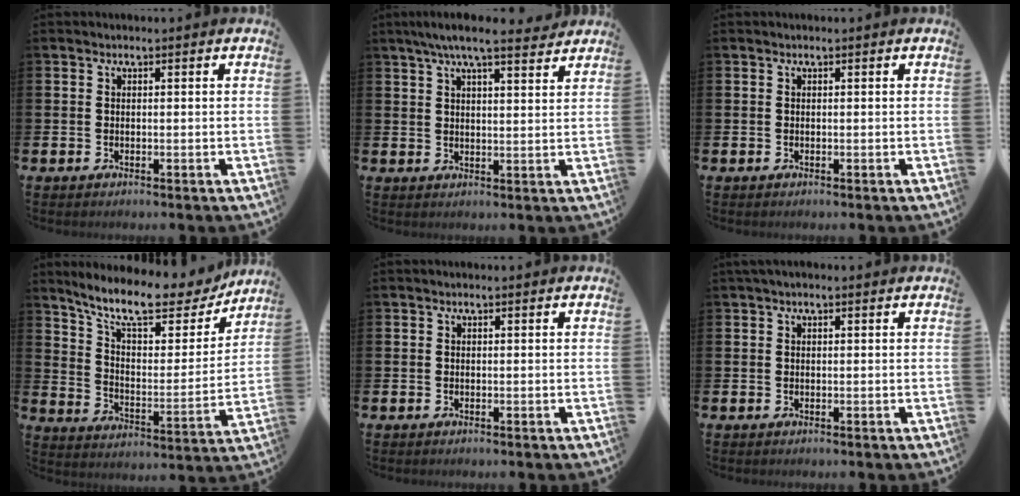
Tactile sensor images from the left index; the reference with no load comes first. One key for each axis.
{"total": 6.7, "fx": 5.9, "fy": 0.9, "fz": 3.0, "tx": -0.062, "ty": -0.018, "tz": 0.104}
{"total": 0.0}
{"total": 11.3, "fx": 9.6, "fy": 3.0, "fz": 5.1, "tx": -0.125, "ty": -0.059, "tz": 0.165}
{"total": 0.0}
{"total": 0.9, "fx": 0.7, "fy": 0.3, "fz": 0.6, "tx": 0.001, "ty": 0.000, "tz": 0.009}